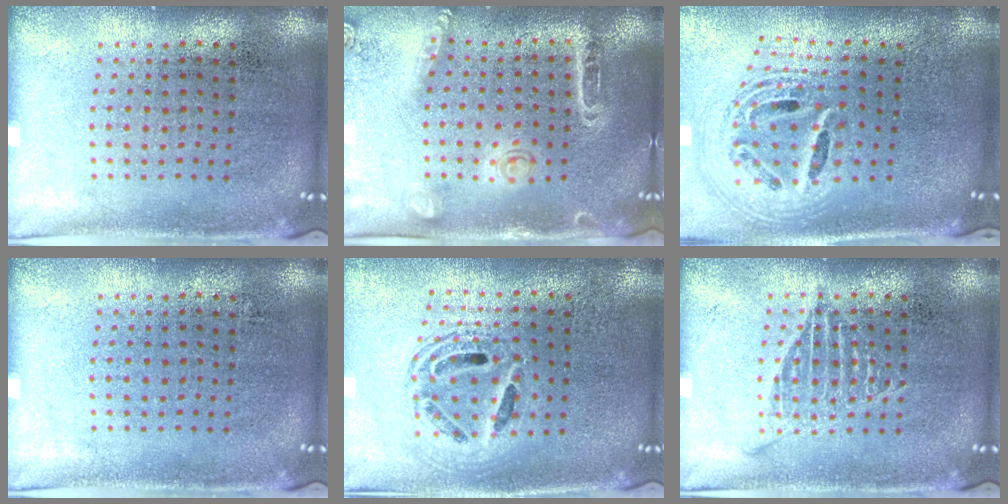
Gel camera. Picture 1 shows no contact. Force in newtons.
{"total": 1.6, "press": 1.5, "slide": 0.5}
{"total": 2.7, "press": 1.9, "slide": 1.9}
{"total": 0.0}
{"total": 1.6, "press": 1.4, "slide": 0.9}
{"total": 1.4, "press": 1.4, "slide": 0.2}